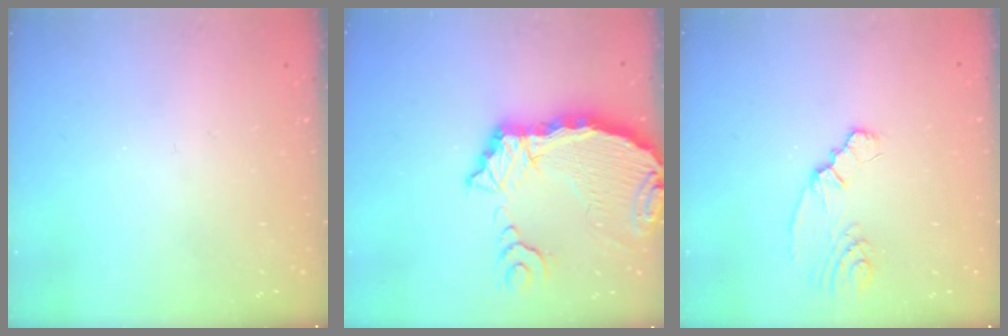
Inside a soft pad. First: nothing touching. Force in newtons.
{"total": 15.1, "press": 14.9, "slide": 2.0}
{"total": 2.5, "press": 2.3, "slide": 0.9}